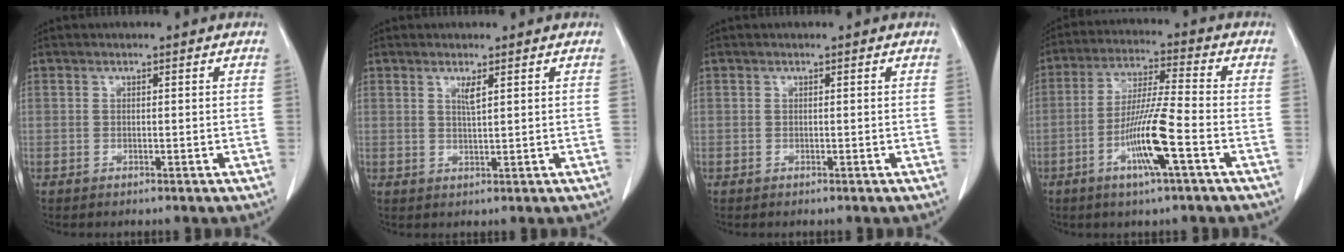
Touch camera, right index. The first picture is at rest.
{"total": 1.7, "force": [0.9, 0.0, 1.5], "torque": [-0.030, -0.004, 0.019]}
{"total": 0.0}
{"total": 7.8, "force": [-2.7, 0.0, 7.3], "torque": [-0.136, -0.006, -0.051]}